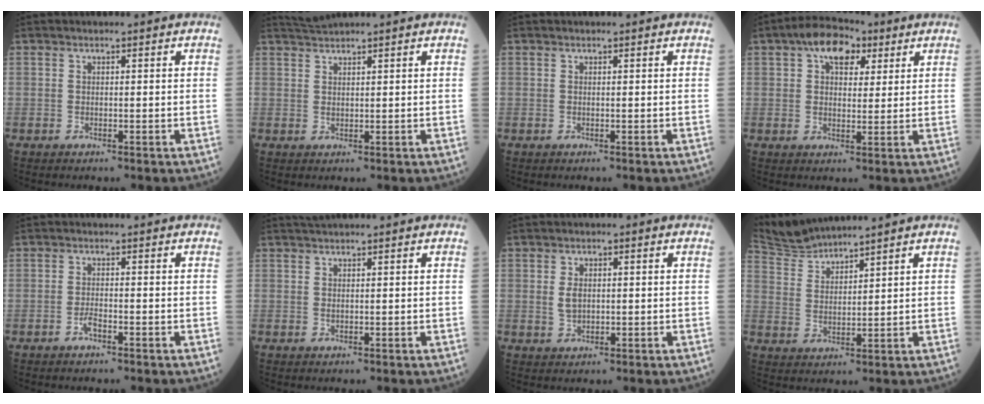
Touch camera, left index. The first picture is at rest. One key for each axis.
{"total": 2.1, "fx": 2.0, "fy": -0.5, "fz": 0.1, "tx": -0.007, "ty": 0.008, "tz": 0.050}
{"total": 0.0}
{"total": 7.4, "fx": 3.8, "fy": 4.0, "fz": 4.9, "tx": -0.084, "ty": 0.030, "tz": 0.059}
{"total": 1.3, "fx": -0.8, "fy": 0.2, "fz": 1.0, "tx": -0.023, "ty": 0.000, "tz": -0.017}
{"total": 1.5, "fx": 1.3, "fy": 0.0, "fz": 0.7, "tx": -0.013, "ty": 0.009, "tz": 0.028}
{"total": 2.8, "fx": 0.3, "fy": 1.7, "fz": 2.2, "tx": -0.050, "ty": 0.007, "tz": 0.009}
{"total": 5.8, "fx": 5.7, "fy": -0.8, "fz": 0.2, "tx": -0.023, "ty": 0.010, "tz": 0.126}